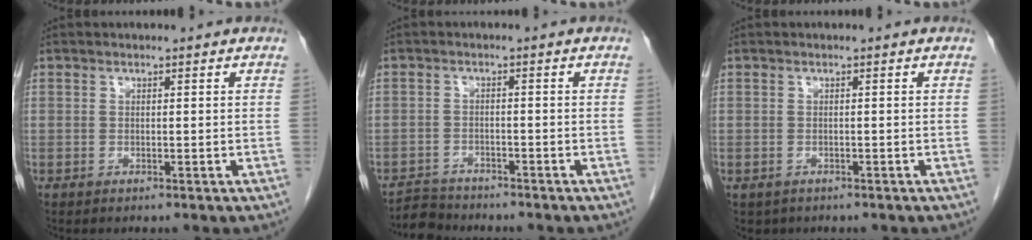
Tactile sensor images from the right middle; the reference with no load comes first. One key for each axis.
{"total": 3.4, "fx": -3.3, "fy": 0.7, "fz": -0.7, "tx": 0.011, "ty": -0.009, "tz": -0.060}
{"total": 1.7, "fx": -0.9, "fy": 1.4, "fz": 0.4, "tx": -0.013, "ty": -0.004, "tz": -0.007}